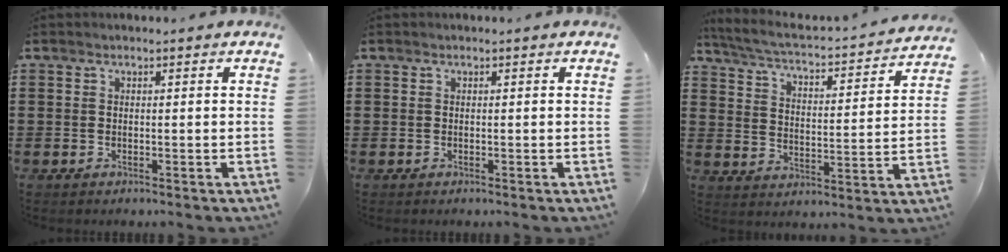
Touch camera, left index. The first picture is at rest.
{"total": 0.0}
{"total": 3.1, "force": [2.8, -0.1, 1.3], "torque": [-0.047, -0.032, 0.037]}